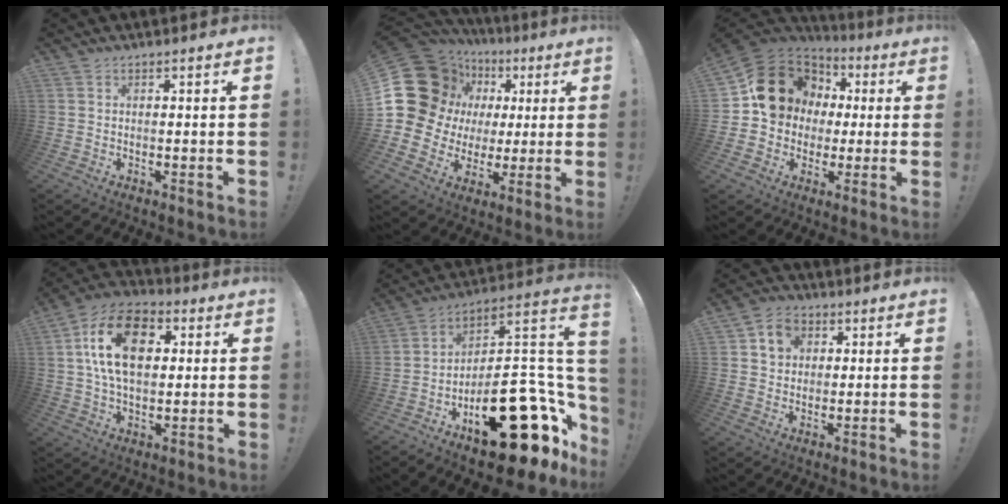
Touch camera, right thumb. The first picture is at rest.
{"total": 20.7, "force": [5.4, 16.7, 11.0], "torque": [-0.183, -0.048, 0.146]}
{"total": 16.4, "force": [3.1, 14.0, 8.0], "torque": [-0.118, 0.002, 0.074]}
{"total": 18.4, "force": [4.2, 11.8, 13.5], "torque": [-0.246, 0.002, 0.072]}
{"total": 25.5, "force": [-11.3, 10.8, 20.1], "torque": [-0.245, 0.060, -0.162]}
{"total": 7.1, "force": [2.7, 5.9, 2.9], "torque": [-0.039, -0.003, 0.052]}